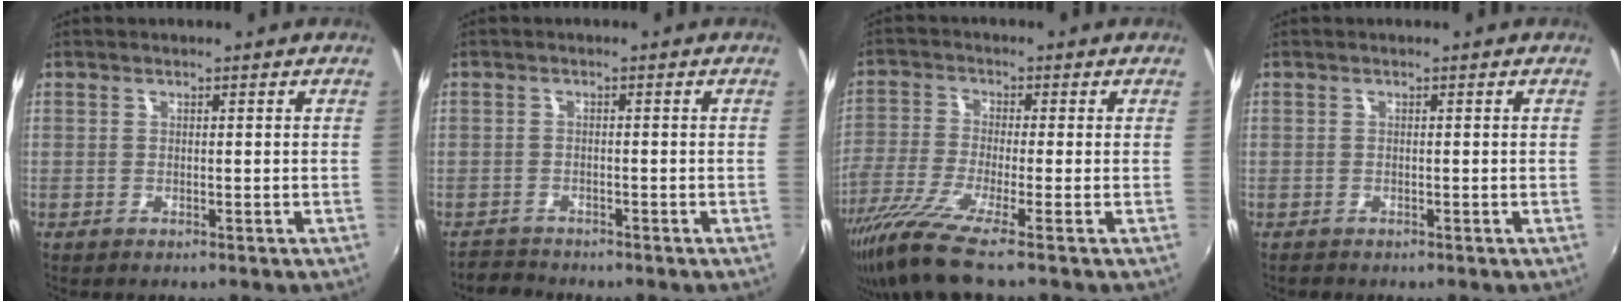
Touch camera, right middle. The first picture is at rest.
{"total": 2.6, "force": [-2.3, 1.0, -0.4], "torque": [-0.006, 0.005, -0.048]}
{"total": 8.7, "force": [-6.6, -0.8, 5.6], "torque": [-0.126, -0.029, -0.132]}
{"total": 0.8, "force": [-0.7, 0.4, 0.0], "torque": [-0.003, 0.001, -0.013]}